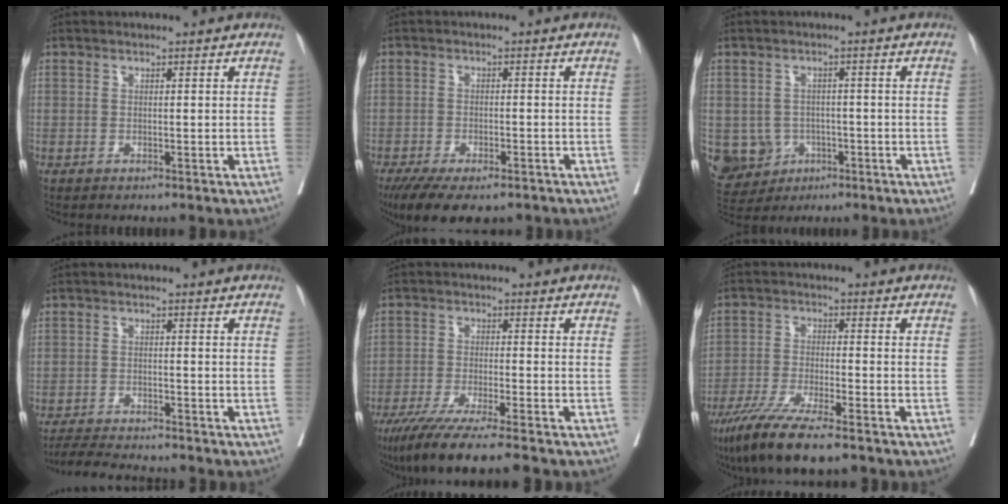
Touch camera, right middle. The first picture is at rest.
{"total": 10.7, "force": [-7.8, 3.8, 6.2], "torque": [-0.099, -0.013, -0.118]}
{"total": 7.0, "force": [-2.1, 6.5, 1.5], "torque": [-0.040, 0.003, -0.023]}
{"total": 6.3, "force": [-6.0, 0.1, 2.0], "torque": [-0.034, -0.019, -0.099]}
{"total": 11.4, "force": [-9.0, -0.1, 7.0], "torque": [-0.109, -0.032, -0.146]}
{"total": 11.7, "force": [-8.6, 1.4, 7.8], "torque": [-0.137, -0.031, -0.144]}